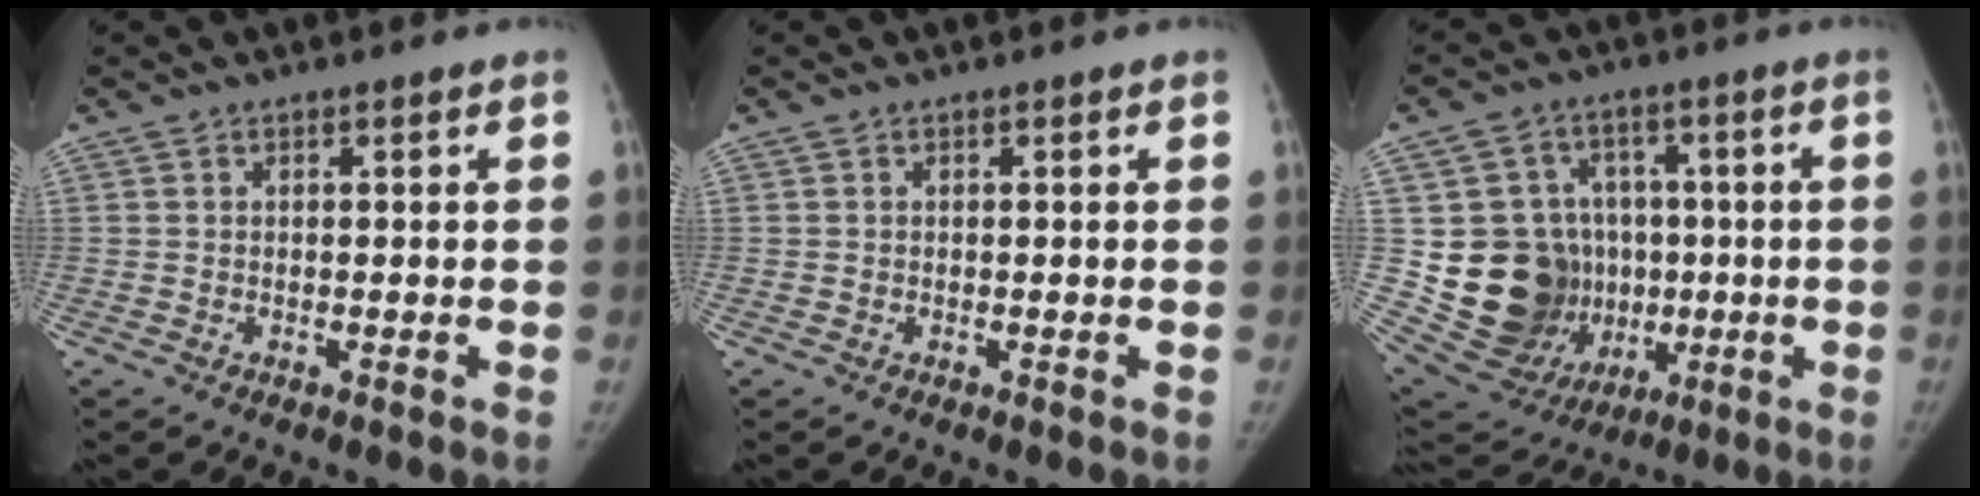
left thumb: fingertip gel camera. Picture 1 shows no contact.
{"total": 0.0}
{"total": 19.4, "force": [-1.0, 17.2, 9.1], "torque": [-0.116, 0.029, 0.020]}